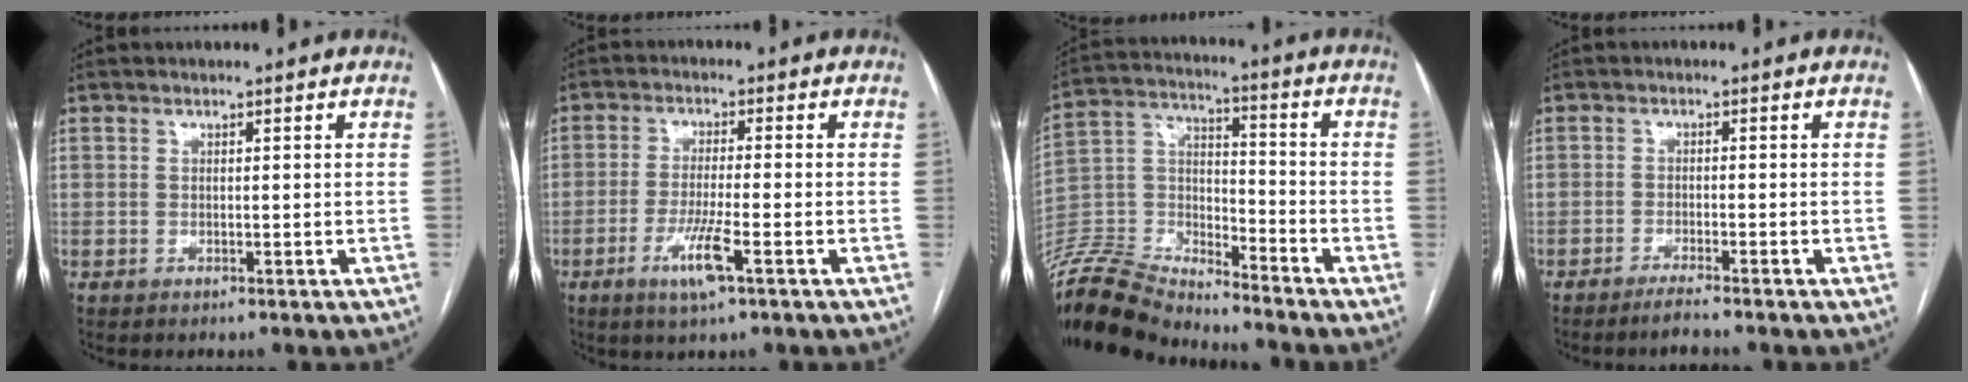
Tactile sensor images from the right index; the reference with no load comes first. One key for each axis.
{"total": 6.2, "fx": -2.9, "fy": 0.1, "fz": 5.5, "tx": -0.105, "ty": -0.012, "tz": -0.054}
{"total": 16.2, "fx": -15.7, "fy": 2.6, "fz": 2.7, "tx": -0.057, "ty": 0.037, "tz": -0.289}
{"total": 2.4, "fx": -2.2, "fy": -0.5, "fz": 0.9, "tx": -0.021, "ty": -0.007, "tz": -0.042}